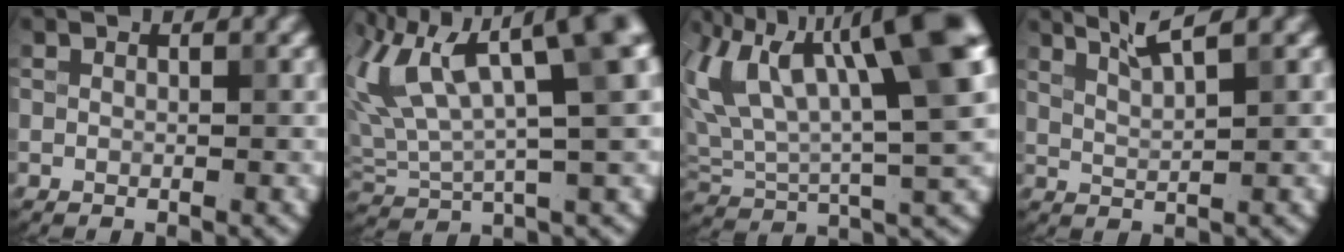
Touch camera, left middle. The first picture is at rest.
{"total": 11.5, "force": [4.2, 4.0, 9.9], "torque": [-0.185, 0.018, 0.082]}
{"total": 14.8, "force": [5.2, 5.4, 12.7], "torque": [-0.236, 0.020, 0.095]}
{"total": 3.0, "force": [1.9, 0.4, 2.3], "torque": [-0.037, 0.013, 0.033]}